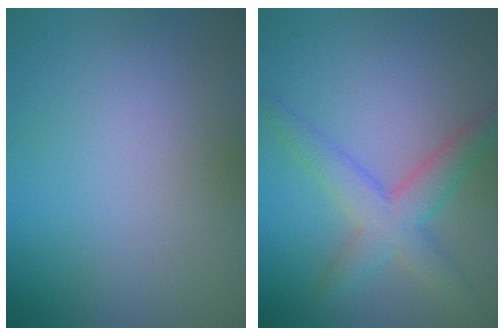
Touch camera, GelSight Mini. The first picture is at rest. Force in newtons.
{"total": 3.9, "press": 3.9, "slide": 0.1}